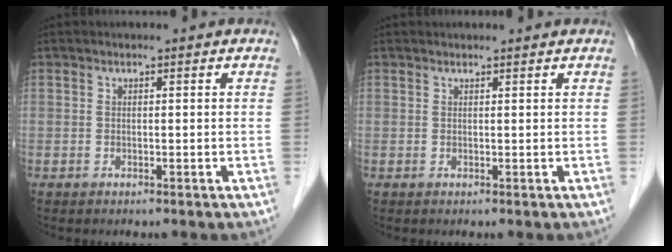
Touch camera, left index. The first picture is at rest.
{"total": 1.8, "force": [1.8, 0.0, 0.3], "torque": [-0.007, 0.012, 0.026]}